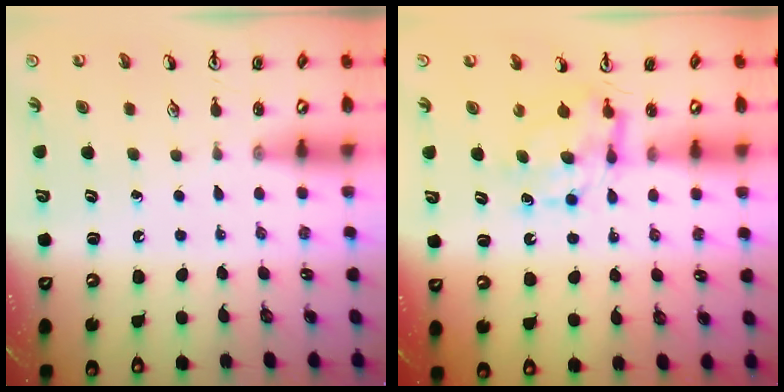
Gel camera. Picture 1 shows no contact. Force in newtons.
{"total": 6.9, "press": 6.9, "slide": 0.2}